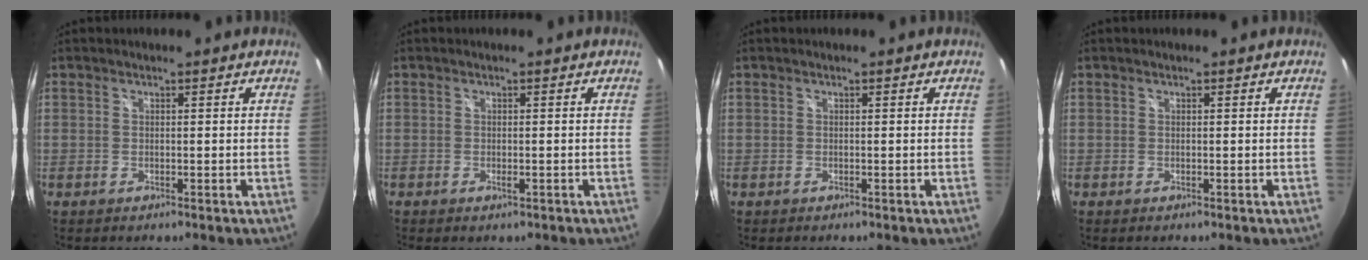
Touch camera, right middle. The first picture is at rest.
{"total": 0.7, "force": [0.0, 0.5, 0.5], "torque": [-0.005, 0.000, 0.000]}
{"total": 0.5, "force": [0.5, -0.1, -0.2], "torque": [0.004, 0.000, 0.008]}
{"total": 0.0}